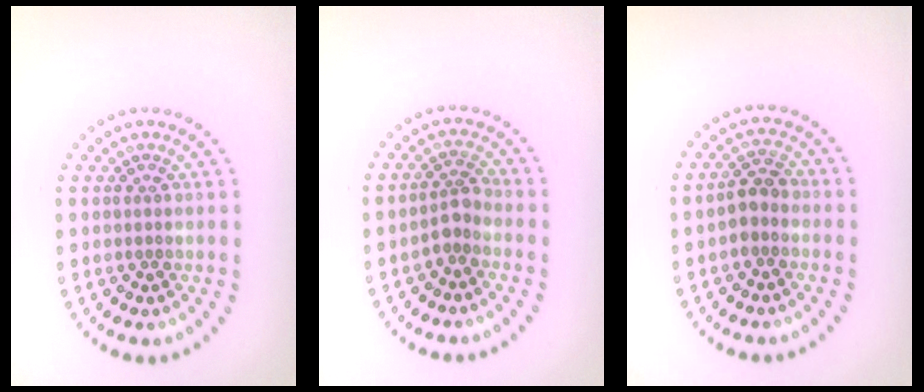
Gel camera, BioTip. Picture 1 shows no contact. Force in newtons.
{"total": 1.8, "press": 1.4, "slide": 1.2}
{"total": 2.3, "press": 2.1, "slide": 1.0}